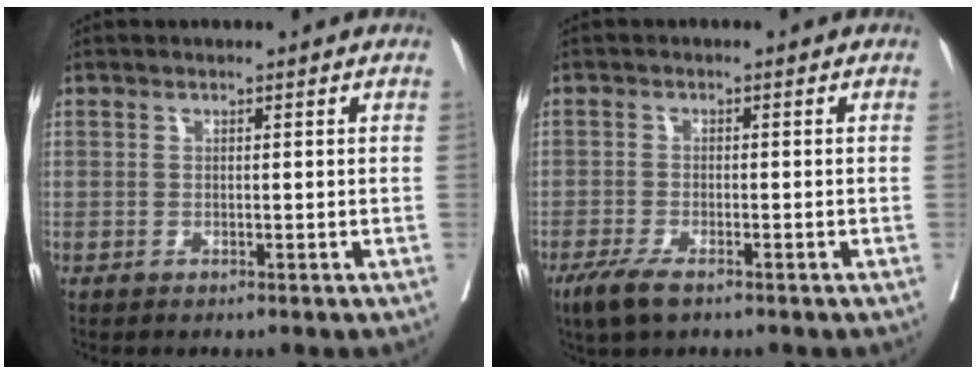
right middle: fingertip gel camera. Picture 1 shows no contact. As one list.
[{"total": 3.7, "force": [-2.5, 0.9, 2.6], "torque": [-0.054, -0.007, -0.045]}]